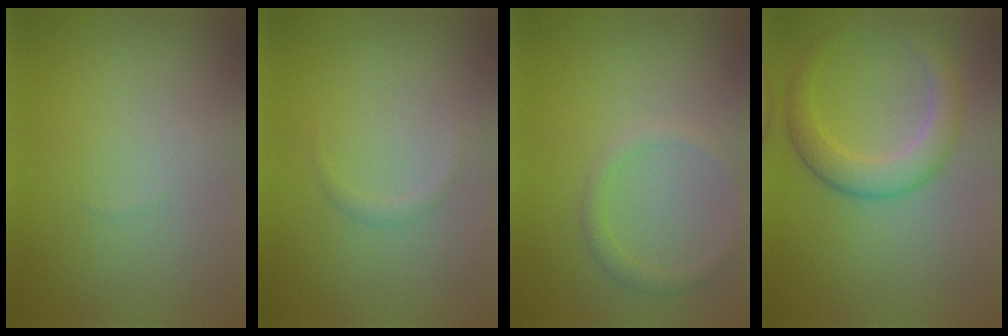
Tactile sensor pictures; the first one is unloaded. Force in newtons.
{"total": 0.6, "press": 0.6, "slide": 0.0}
{"total": 1.4, "press": 1.4, "slide": 0.0}
{"total": 3.7, "press": 3.7, "slide": 0.2}